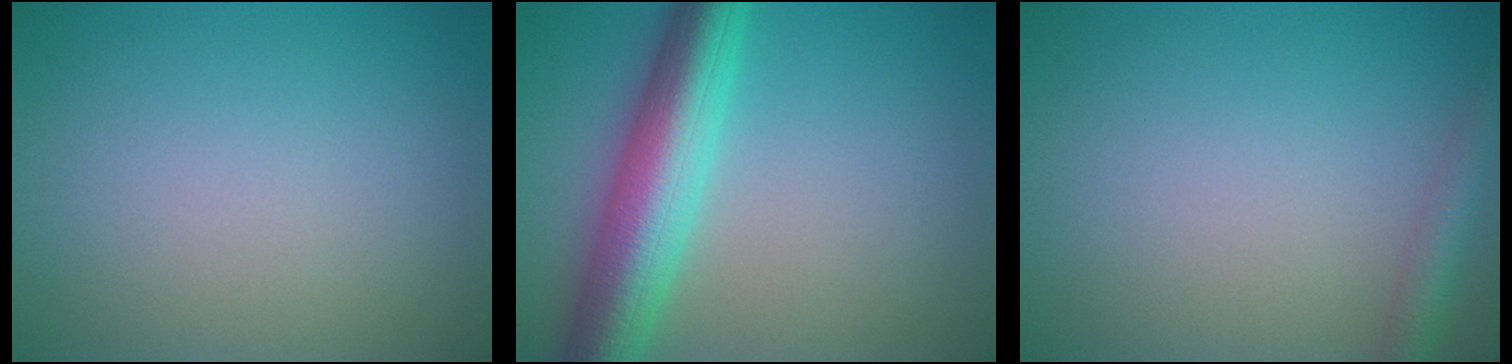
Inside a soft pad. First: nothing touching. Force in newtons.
{"total": 8.0, "press": 8.0, "slide": 0.2}
{"total": 2.4, "press": 2.4, "slide": 0.1}